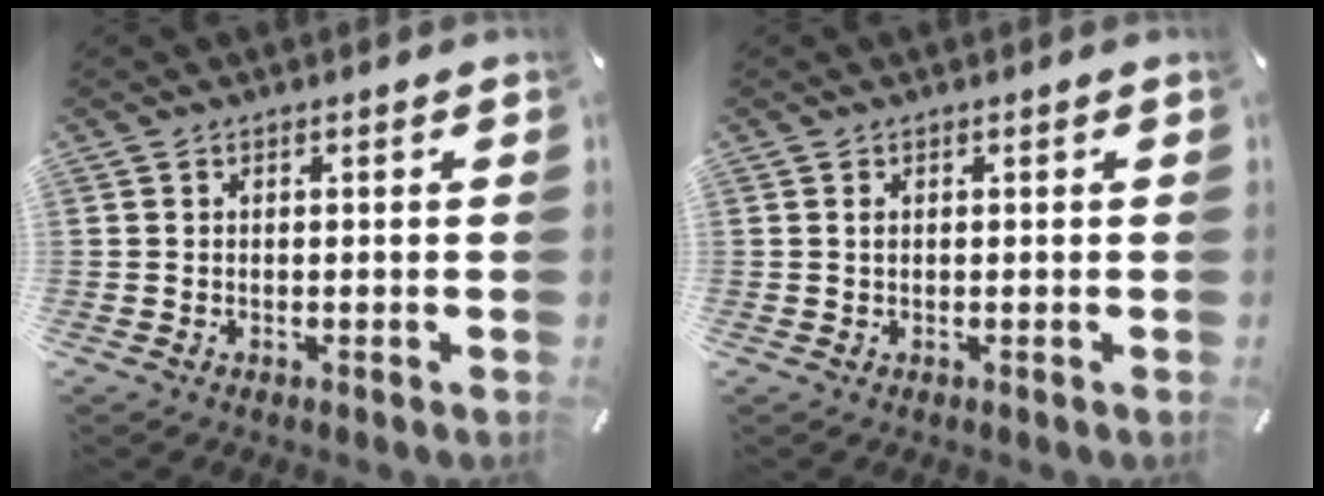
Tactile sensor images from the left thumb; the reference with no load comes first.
{"total": 0.6, "force": [0.1, 0.3, 0.5], "torque": [-0.011, 0.000, 0.002]}